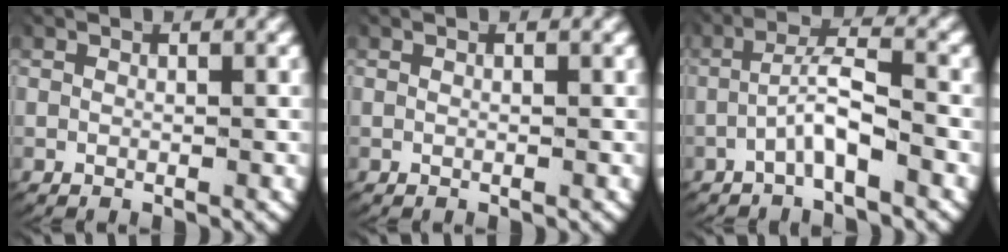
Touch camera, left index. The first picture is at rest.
{"total": 0.0}
{"total": 3.0, "force": [-1.2, 0.6, 2.7], "torque": [-0.052, 0.007, -0.025]}